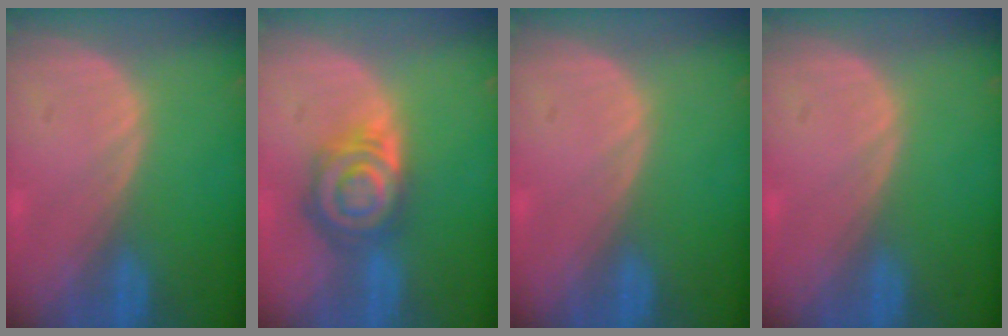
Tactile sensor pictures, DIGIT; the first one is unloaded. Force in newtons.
{"total": 8.0, "press": 7.0, "slide": 3.9}
{"total": 0.0}
{"total": 0.0}